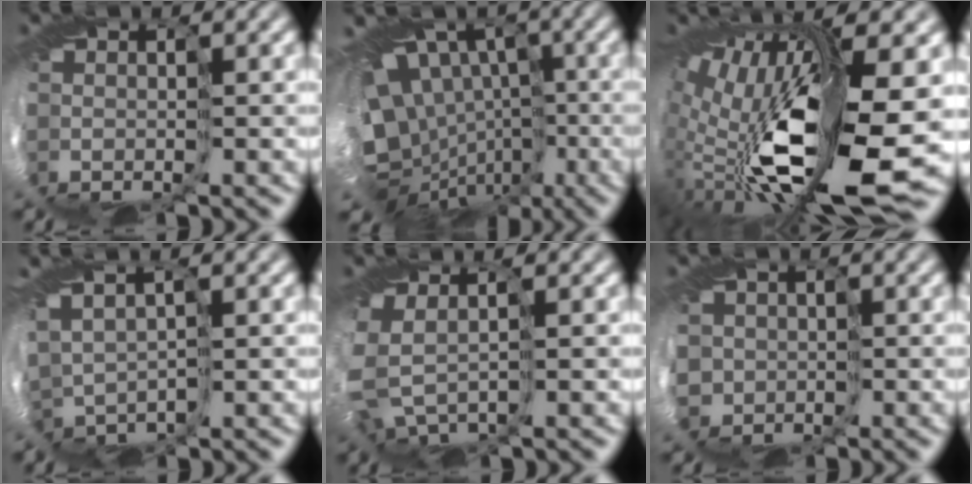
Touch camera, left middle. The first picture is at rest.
{"total": 13.9, "force": [-0.3, 11.5, 7.7], "torque": [-0.149, -0.018, 0.008]}
{"total": 15.6, "force": [-1.0, 6.9, 14.0], "torque": [-0.284, -0.045, -0.001]}
{"total": 2.2, "force": [1.6, 1.4, 0.6], "torque": [-0.037, 0.016, 0.046]}
{"total": 3.1, "force": [-0.4, 2.3, 2.0], "torque": [-0.082, -0.023, 0.004]}
{"total": 6.2, "force": [-1.5, 6.0, 0.9], "torque": [-0.053, -0.023, -0.037]}